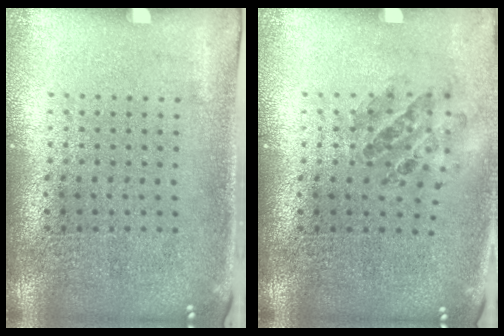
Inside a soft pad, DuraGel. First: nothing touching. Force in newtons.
{"total": 0.9, "press": 0.9, "slide": 0.0}